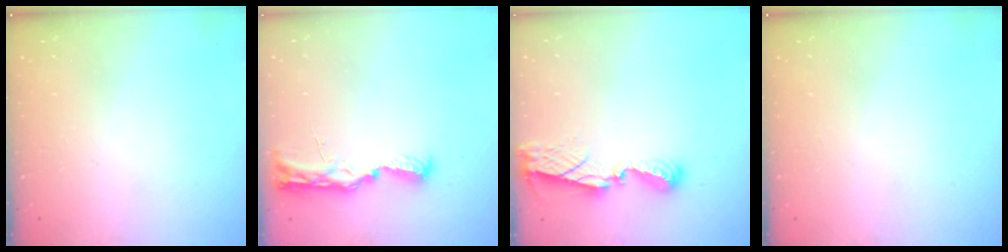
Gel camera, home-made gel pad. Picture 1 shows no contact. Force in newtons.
{"total": 9.4, "press": 9.2, "slide": 2.0}
{"total": 7.5, "press": 7.5, "slide": 0.5}
{"total": 0.0}